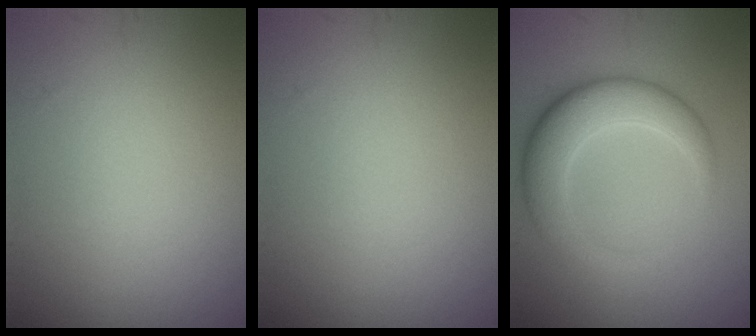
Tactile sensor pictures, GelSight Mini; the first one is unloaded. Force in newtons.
{"total": 0.0}
{"total": 5.6, "press": 5.6, "slide": 0.1}